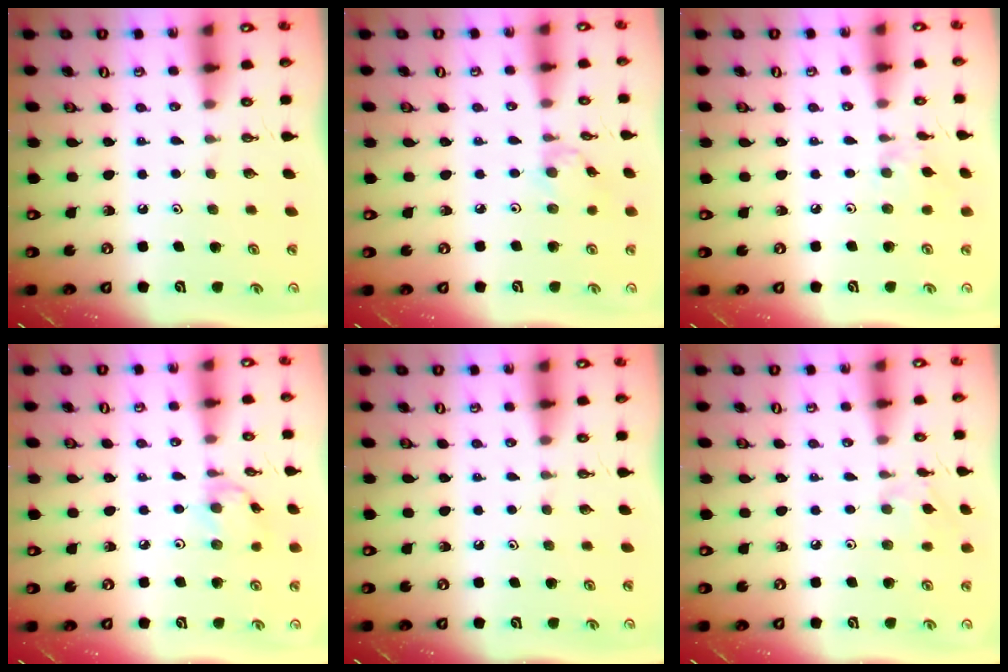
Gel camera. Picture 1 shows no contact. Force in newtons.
{"total": 1.7, "press": 1.6, "slide": 0.4}
{"total": 2.4, "press": 2.3, "slide": 0.5}
{"total": 5.4, "press": 5.4, "slide": 0.3}
{"total": 0.0}
{"total": 3.9, "press": 3.9, "slide": 0.6}